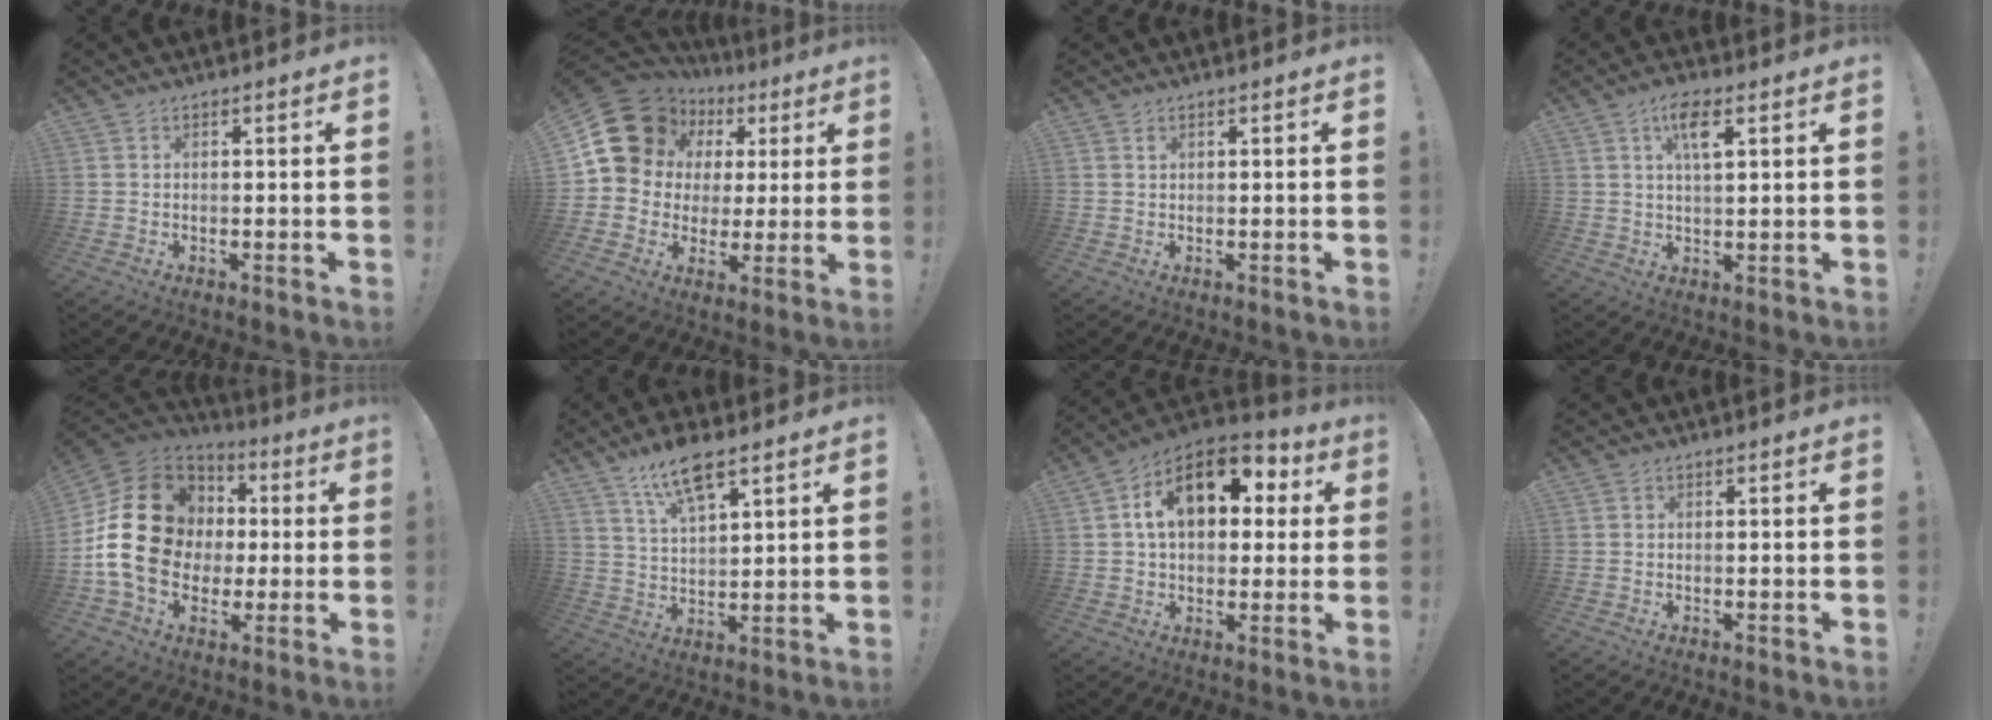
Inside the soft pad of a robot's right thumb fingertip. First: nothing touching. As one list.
[{"total": 17.6, "force": [7.1, 13.9, 8.1], "torque": [-0.117, -0.031, 0.151]}, {"total": 0.7, "force": [0.5, 0.4, 0.3], "torque": [0.001, -0.002, 0.007]}, {"total": 6.5, "force": [2.9, 2.3, 5.4], "torque": [-0.091, -0.003, 0.046]}, {"total": 22.9, "force": [1.1, 18.6, 13.3], "torque": [-0.225, 0.009, 0.046]}, {"total": 11.0, "force": [7.4, 3.7, 7.2], "torque": [-0.129, -0.028, 0.132]}, {"total": 16.7, "force": [5.5, 10.6, 11.8], "torque": [-0.177, -0.006, 0.096]}, {"total": 0.0}]